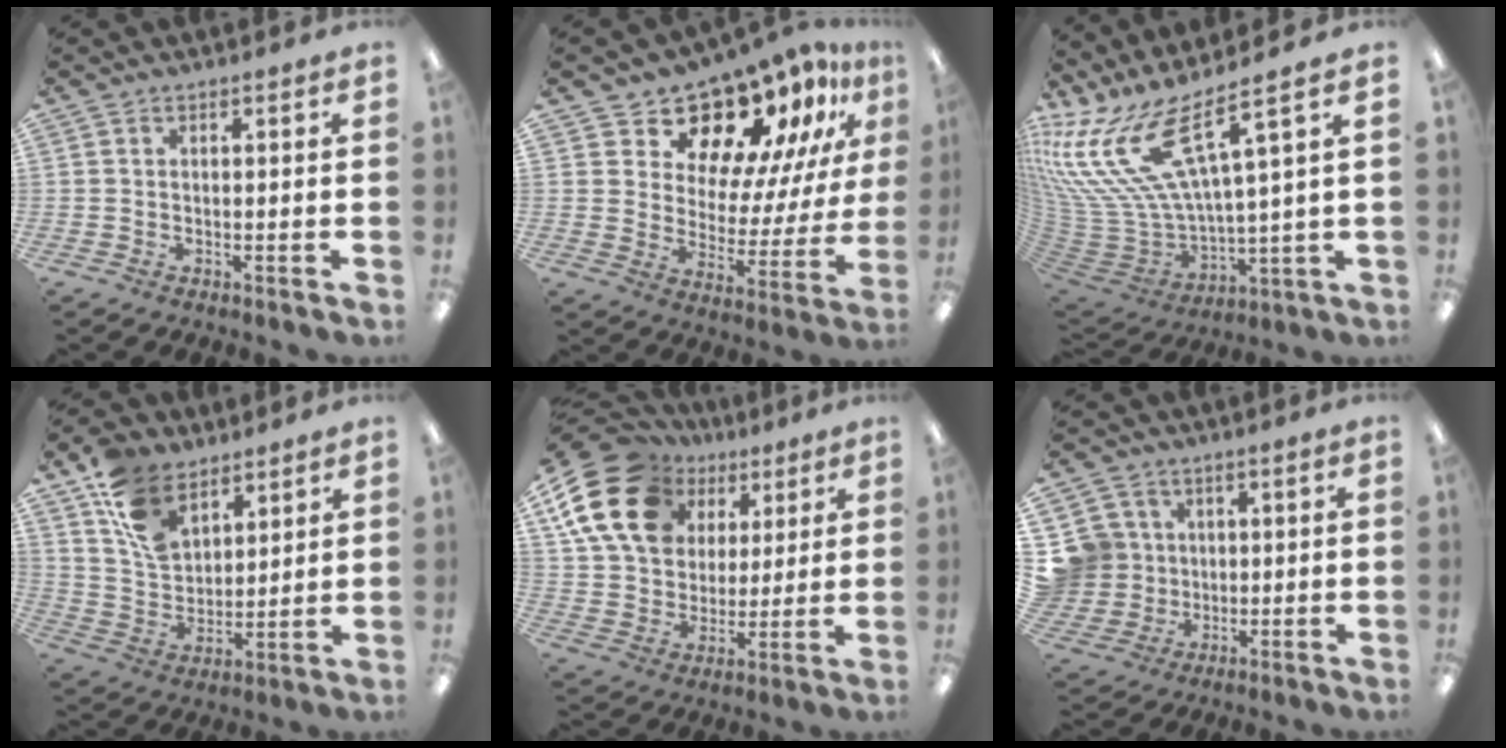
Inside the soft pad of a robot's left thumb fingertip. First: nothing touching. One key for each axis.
{"total": 16.3, "fx": 13.5, "fy": 7.1, "fz": 5.9, "tx": -0.096, "ty": -0.114, "tz": 0.228}
{"total": 19.0, "fx": 9.2, "fy": 7.0, "fz": 15.1, "tx": -0.345, "ty": -0.067, "tz": 0.162}
{"total": 12.7, "fx": 8.2, "fy": 7.8, "fz": 5.7, "tx": -0.116, "ty": -0.027, "tz": 0.161}
{"total": 21.4, "fx": 8.9, "fy": 15.9, "fz": 11.3, "tx": -0.224, "ty": -0.028, "tz": 0.165}
{"total": 8.8, "fx": 2.0, "fy": 8.5, "fz": 0.9, "tx": -0.049, "ty": 0.000, "tz": 0.048}